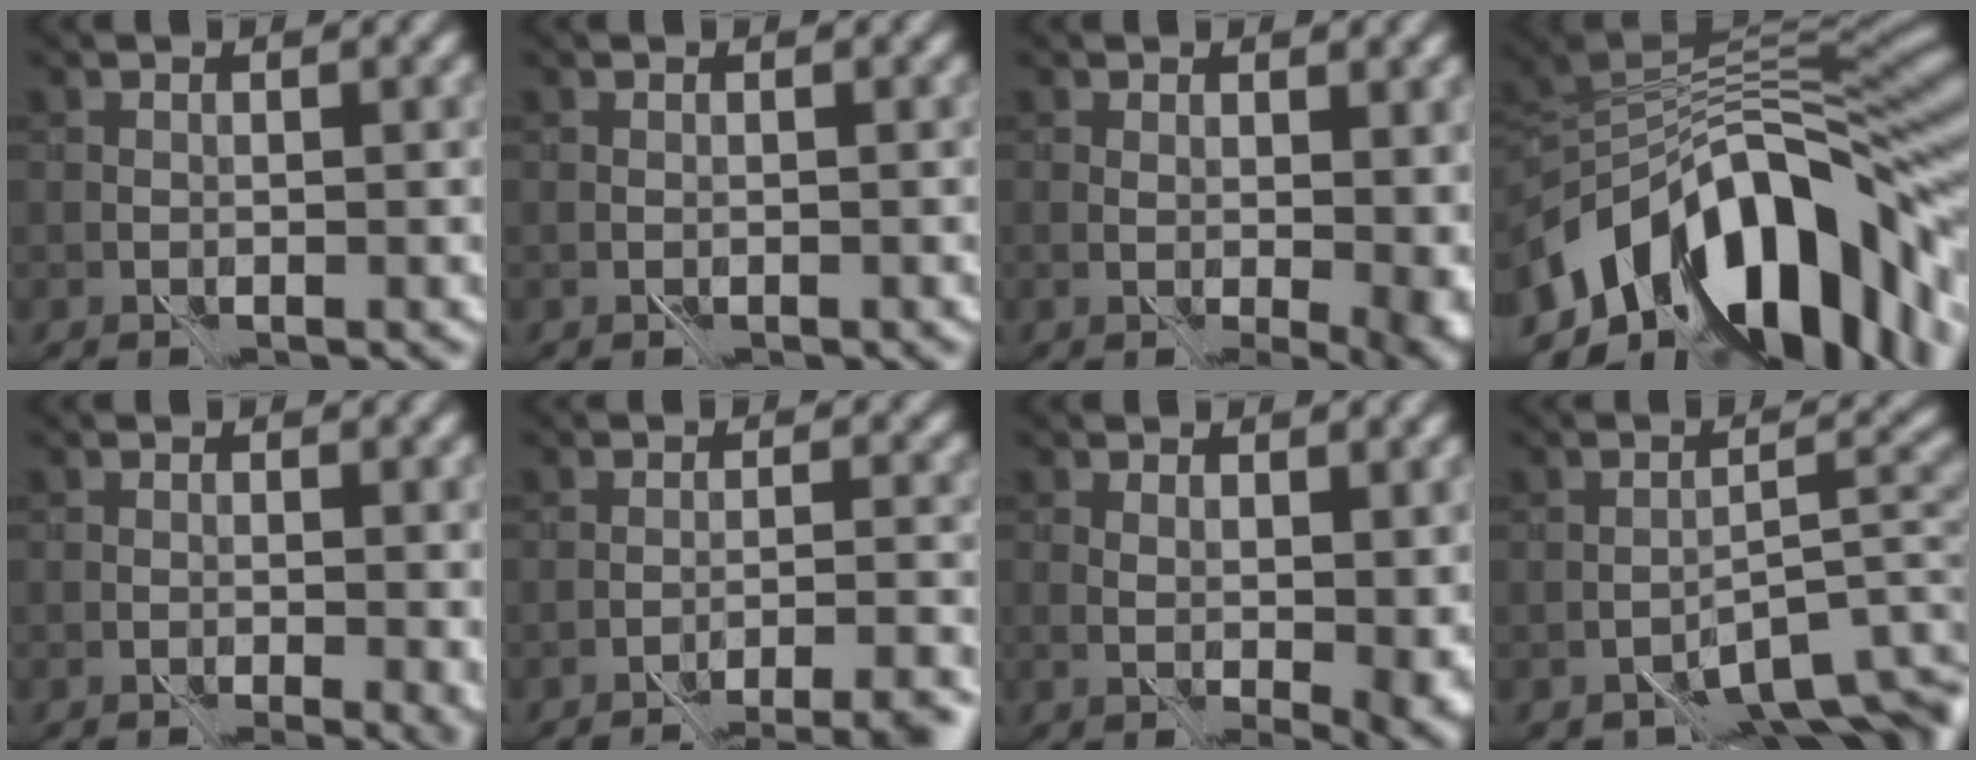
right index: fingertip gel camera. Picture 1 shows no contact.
{"total": 0.0}
{"total": 4.7, "force": [0.2, 2.3, 4.1], "torque": [-0.050, -0.006, 0.011]}
{"total": 12.8, "force": [-5.1, 6.9, 9.5], "torque": [-0.143, 0.023, -0.094]}
{"total": 2.3, "force": [-0.1, 1.2, 2.0], "torque": [-0.022, -0.002, -0.003]}
{"total": 8.6, "force": [-7.9, 1.2, 3.1], "torque": [-0.028, 0.004, -0.086]}
{"total": 4.8, "force": [1.2, 2.3, 4.0], "torque": [-0.061, -0.006, 0.029]}
{"total": 7.0, "force": [-4.2, 2.9, 4.8], "torque": [-0.052, -0.005, -0.063]}